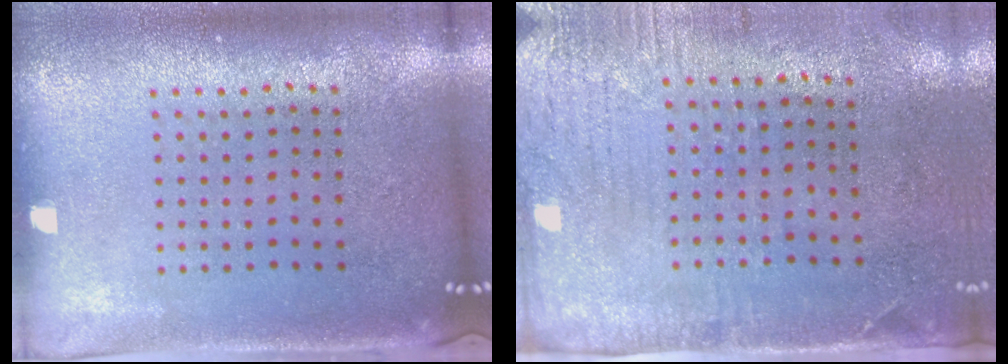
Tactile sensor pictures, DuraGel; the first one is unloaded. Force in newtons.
{"total": 3.0, "press": 2.4, "slide": 1.9}